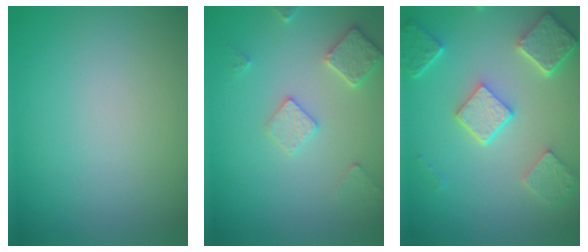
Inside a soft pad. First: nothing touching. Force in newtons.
{"total": 2.9, "press": 2.9, "slide": 0.4}
{"total": 5.0, "press": 3.9, "slide": 3.1}